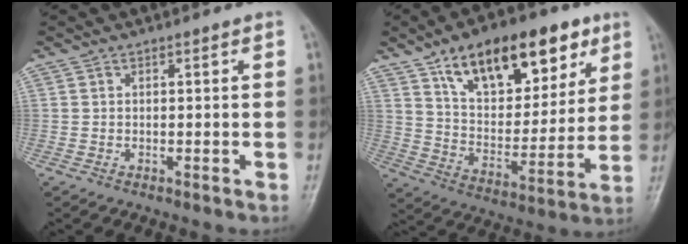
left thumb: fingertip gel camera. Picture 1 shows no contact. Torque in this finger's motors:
{"motor_torque": [2.05, 0.72, 1.59, -1.17, 0.28]}